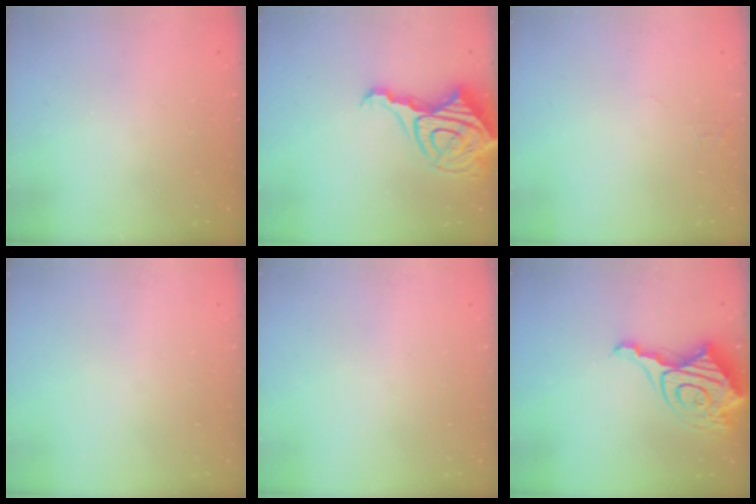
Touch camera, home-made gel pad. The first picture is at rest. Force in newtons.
{"total": 14.2, "press": 14.2, "slide": 1.4}
{"total": 3.0, "press": 3.0, "slide": 0.2}
{"total": 0.0}
{"total": 0.0}
{"total": 16.1, "press": 16.0, "slide": 1.9}